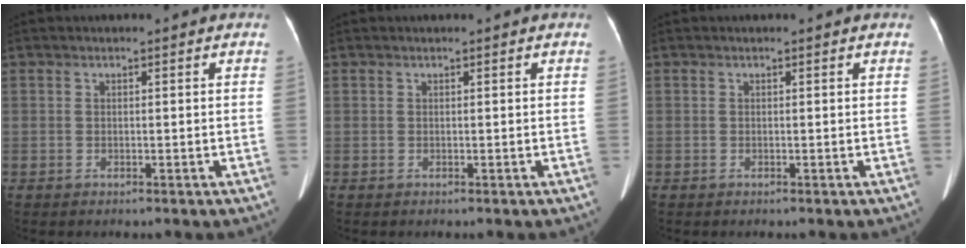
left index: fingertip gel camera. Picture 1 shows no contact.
{"total": 0.0}
{"total": 0.5, "force": [-0.5, 0.1, -0.2], "torque": [0.004, -0.006, -0.008]}